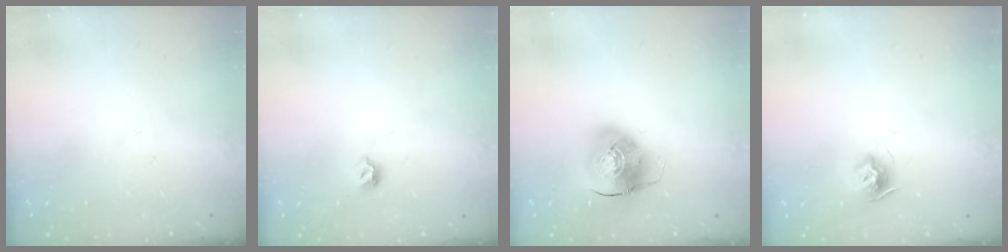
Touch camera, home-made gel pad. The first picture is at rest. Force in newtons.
{"total": 4.8, "press": 4.7, "slide": 1.0}
{"total": 10.4, "press": 10.2, "slide": 1.7}
{"total": 8.1, "press": 8.1, "slide": 0.2}